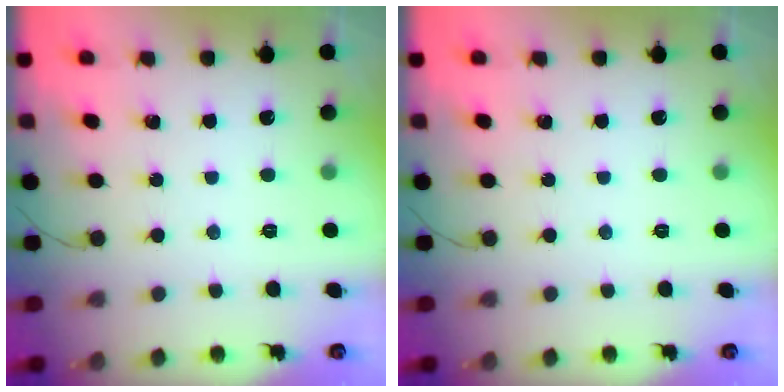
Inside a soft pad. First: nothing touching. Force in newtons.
{"total": 0.0}